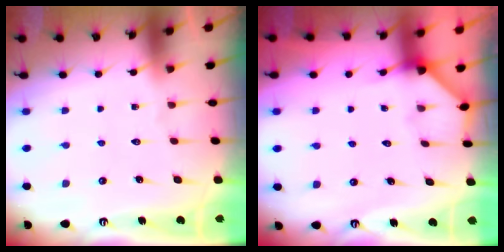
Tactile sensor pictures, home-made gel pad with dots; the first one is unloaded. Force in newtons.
{"total": 2.5, "press": 2.5, "slide": 0.4}